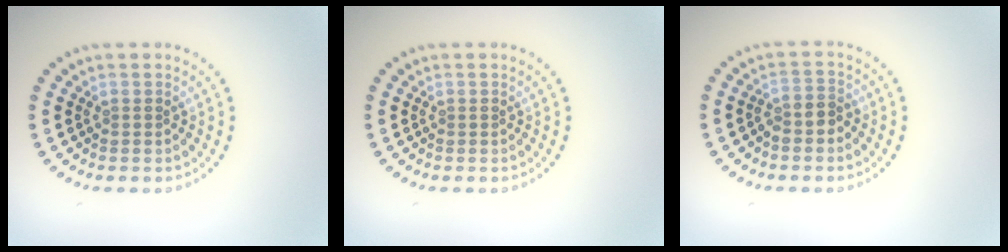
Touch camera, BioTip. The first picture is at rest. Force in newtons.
{"total": 0.0}
{"total": 1.9, "press": 1.5, "slide": 1.1}